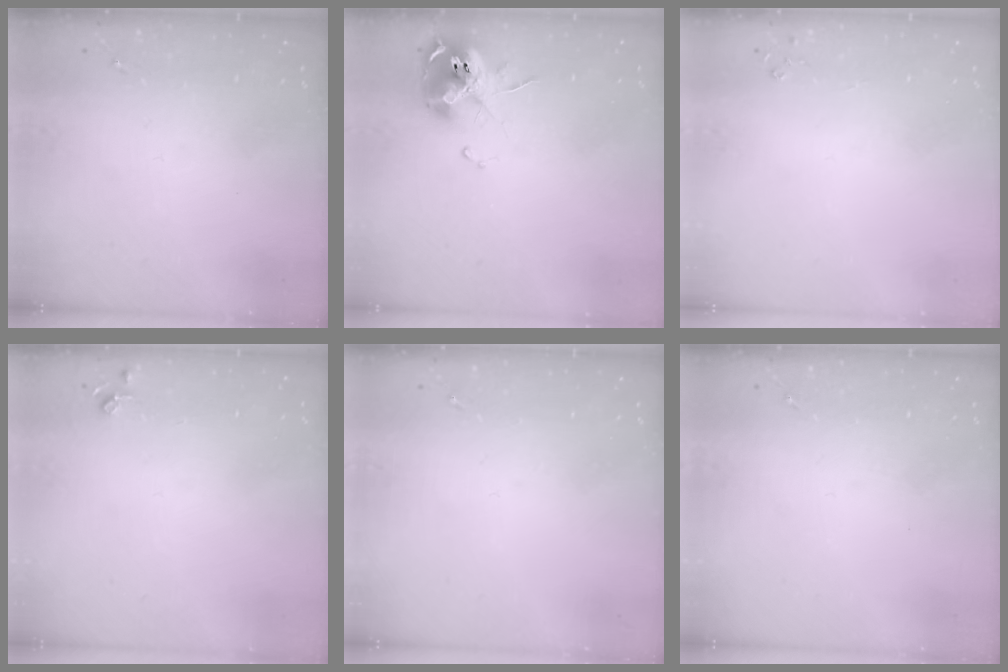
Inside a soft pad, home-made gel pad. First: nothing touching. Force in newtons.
{"total": 11.5, "press": 11.4, "slide": 1.8}
{"total": 2.7, "press": 2.7, "slide": 0.3}
{"total": 3.8, "press": 3.8, "slide": 0.5}
{"total": 0.0}
{"total": 0.0}